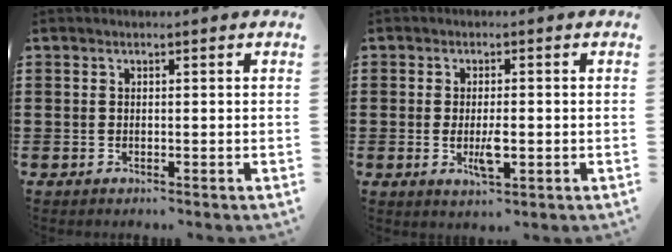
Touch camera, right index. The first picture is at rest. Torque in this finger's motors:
{"motor_torque": [1.50, 0.63, 0.17, 0.09]}